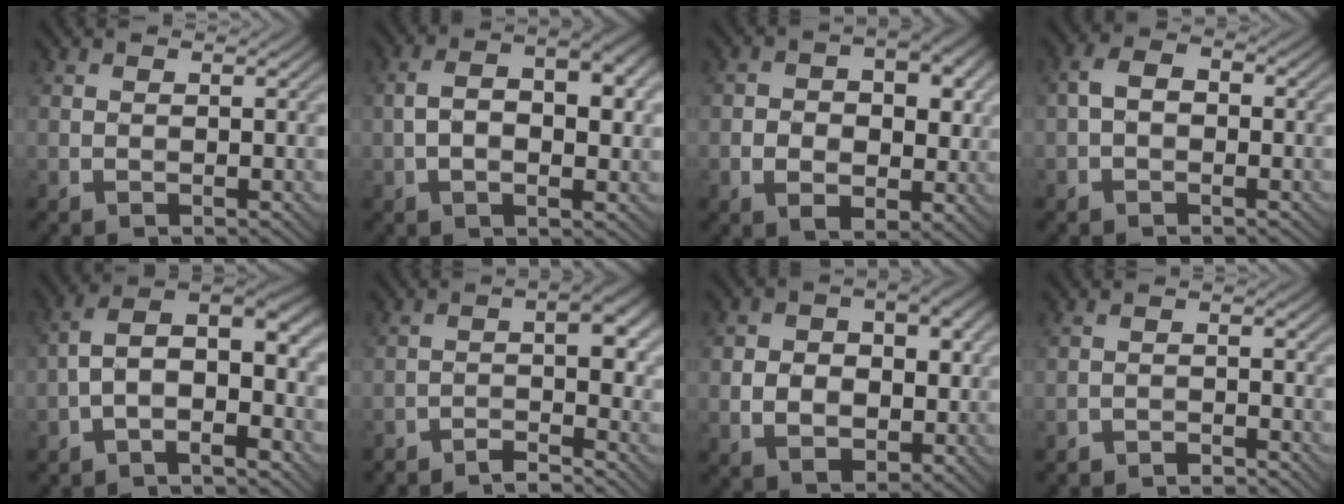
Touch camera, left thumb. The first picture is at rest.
{"total": 9.6, "force": [0.9, 4.7, 8.3], "torque": [-0.143, 0.005, 0.012]}
{"total": 8.8, "force": [0.4, 5.9, 6.5], "torque": [-0.093, -0.008, 0.016]}
{"total": 3.4, "force": [-0.7, 2.4, 2.3], "torque": [-0.048, 0.007, -0.018]}
{"total": 8.2, "force": [-2.4, 3.5, 7.0], "torque": [-0.124, 0.013, -0.053]}
{"total": 4.4, "force": [-3.0, 0.8, 3.1], "torque": [-0.046, 0.007, -0.056]}
{"total": 8.9, "force": [0.7, 6.3, 6.3], "torque": [-0.118, -0.008, 0.020]}
{"total": 2.0, "force": [-1.9, 0.4, 0.5], "torque": [-0.005, 0.004, -0.036]}